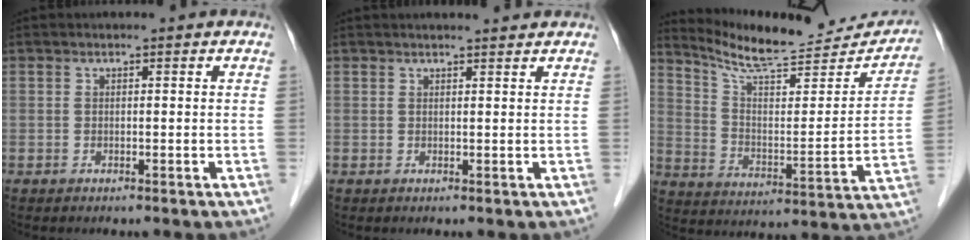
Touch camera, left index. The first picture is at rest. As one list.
[{"total": 3.3, "force": [3.1, 0.1, 1.1], "torque": [-0.016, 0.010, 0.037]}, {"total": 19.4, "force": [18.4, 2.4, 5.9], "torque": [-0.096, -0.049, 0.263]}]